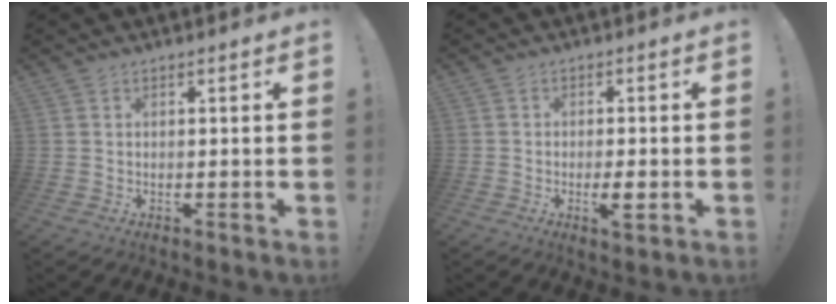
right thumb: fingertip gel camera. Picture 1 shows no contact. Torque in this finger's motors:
{"motor_torque": [2.05, -0.14, -0.63, -2.14, 0.04]}